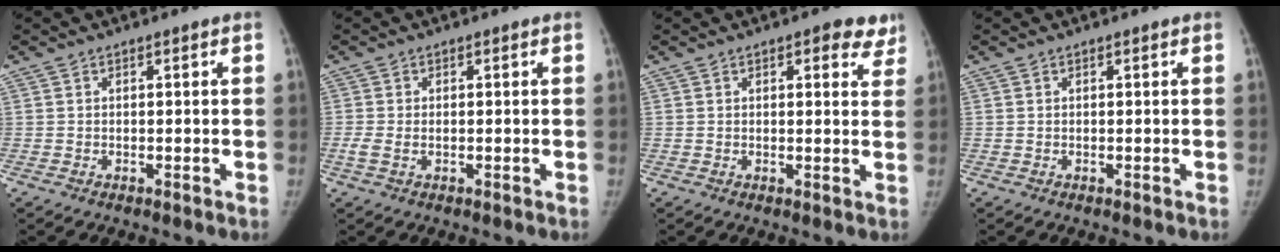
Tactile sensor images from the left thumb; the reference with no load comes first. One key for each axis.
{"total": 2.3, "fx": -0.5, "fy": 1.3, "fz": 1.8, "tx": -0.050, "ty": 0.001, "tz": -0.011}
{"total": 5.5, "fx": 3.4, "fy": 2.5, "fz": 3.5, "tx": -0.007, "ty": -0.011, "tz": 0.033}
{"total": 0.0}